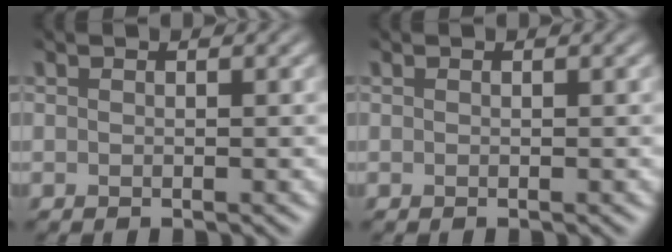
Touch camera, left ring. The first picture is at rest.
{"total": 0.0}